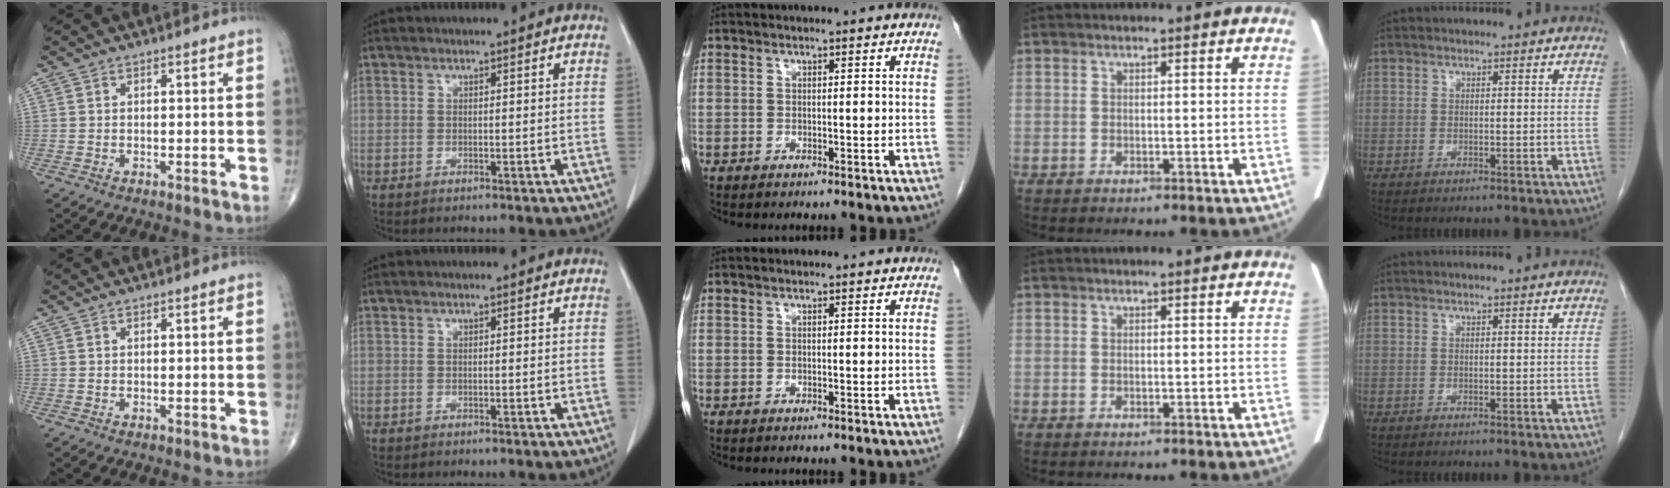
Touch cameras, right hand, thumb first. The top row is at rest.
{}